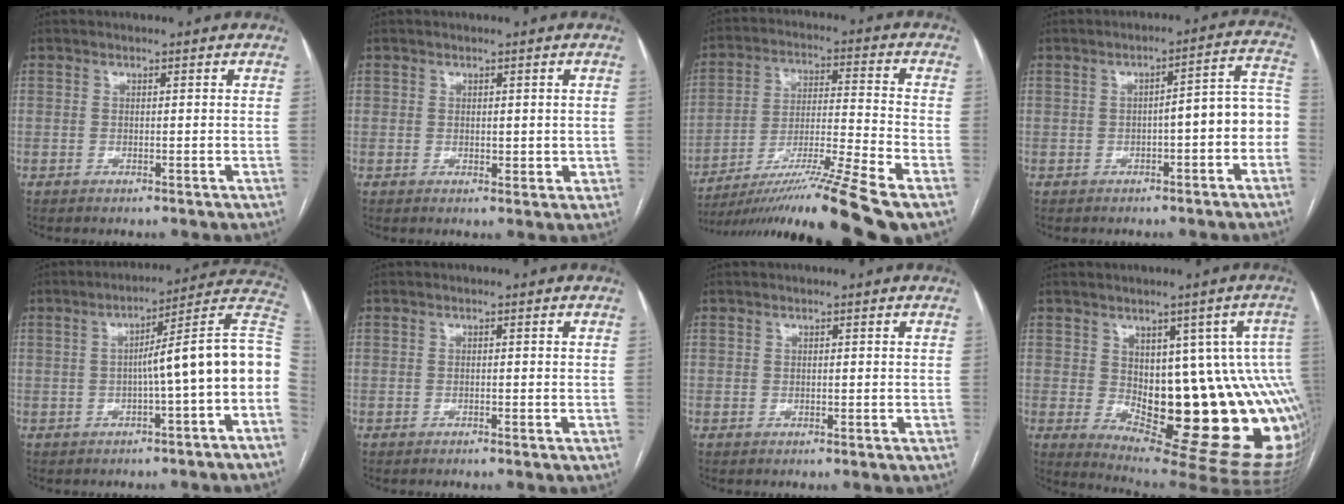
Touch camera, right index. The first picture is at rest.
{"total": 2.2, "force": [0.3, 1.7, 1.4], "torque": [-0.017, -0.001, 0.008]}
{"total": 18.1, "force": [-13.6, -2.0, 11.7], "torque": [-0.192, -0.019, -0.236]}
{"total": 7.6, "force": [-1.6, 1.9, 7.2], "torque": [-0.087, 0.044, -0.019]}
{"total": 12.4, "force": [-1.5, -0.3, 12.3], "torque": [-0.160, 0.034, -0.028]}
{"total": 0.0}
{"total": 0.0}
{"total": 22.4, "force": [-2.0, 7.2, 21.1], "torque": [-0.171, 0.011, -0.004]}